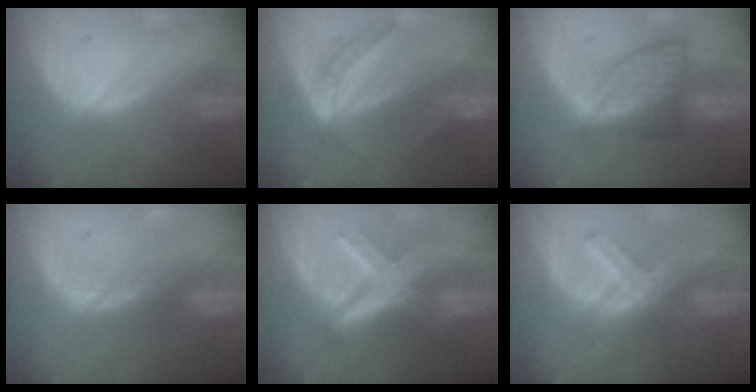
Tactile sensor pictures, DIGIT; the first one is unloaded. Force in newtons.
{"total": 6.1, "press": 5.1, "slide": 3.2}
{"total": 7.2, "press": 6.5, "slide": 3.2}
{"total": 0.7, "press": 0.7, "slide": 0.1}
{"total": 8.9, "press": 8.9, "slide": 0.7}
{"total": 7.5, "press": 6.4, "slide": 3.8}